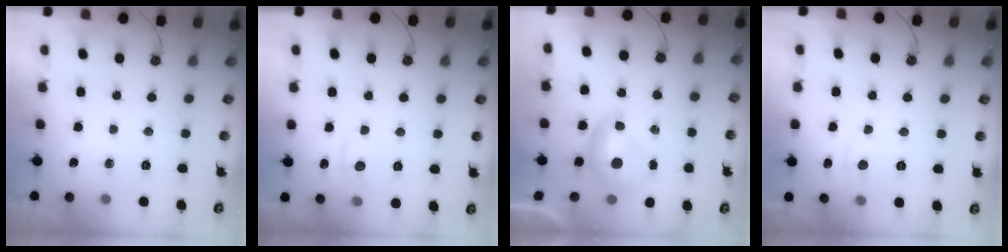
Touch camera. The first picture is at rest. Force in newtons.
{"total": 1.0, "press": 0.5, "slide": 0.9}
{"total": 0.0}
{"total": 1.2, "press": 0.9, "slide": 0.7}